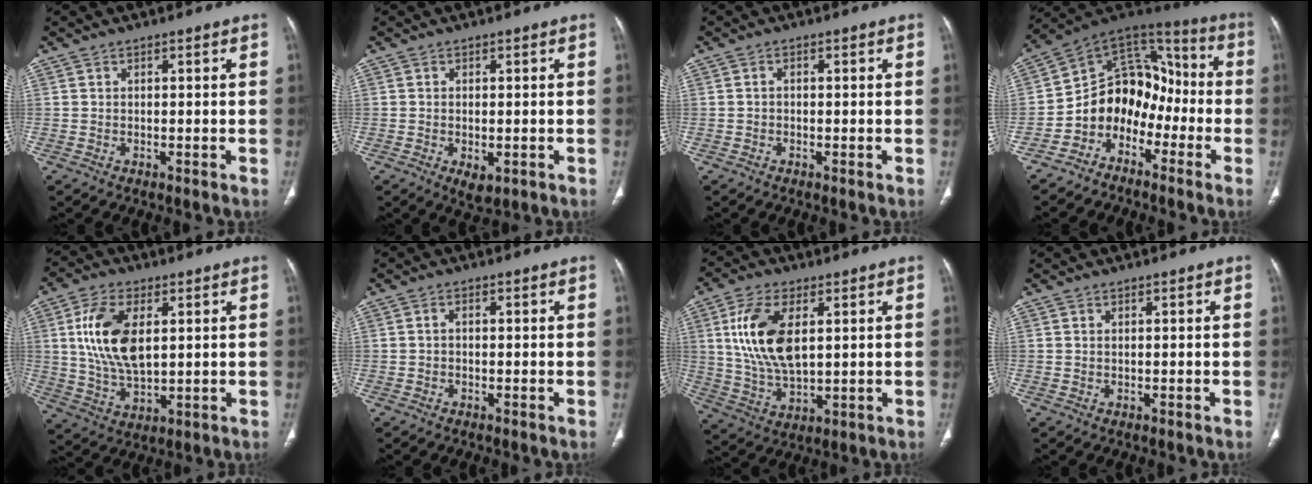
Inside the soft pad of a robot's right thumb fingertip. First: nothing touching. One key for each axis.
{"total": 3.4, "fx": -1.1, "fy": 1.8, "fz": 2.7, "tx": -0.045, "ty": -0.006, "tz": -0.010}
{"total": 0.7, "fx": -0.2, "fy": 0.5, "fz": 0.4, "tx": -0.005, "ty": 0.001, "tz": -0.007}
{"total": 13.2, "fx": -5.6, "fy": 10.2, "fz": 6.2, "tx": -0.052, "ty": 0.102, "tz": -0.110}
{"total": 12.9, "fx": 2.9, "fy": 6.8, "fz": 10.6, "tx": -0.202, "ty": -0.011, "tz": 0.059}
{"total": 0.9, "fx": -0.2, "fy": 0.6, "fz": 0.6, "tx": -0.008, "ty": 0.002, "tz": -0.006}
{"total": 13.5, "fx": 3.3, "fy": 7.0, "fz": 11.1, "tx": -0.217, "ty": -0.013, "tz": 0.069}
{"total": 0.0}